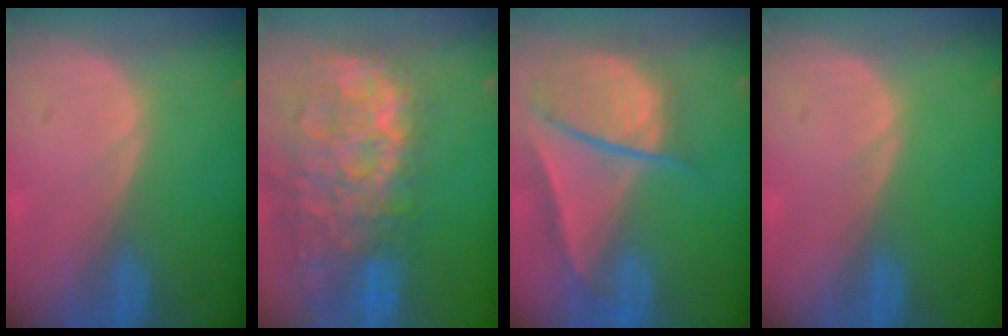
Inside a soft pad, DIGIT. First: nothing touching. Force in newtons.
{"total": 15.0, "press": 12.2, "slide": 8.7}
{"total": 9.3, "press": 8.1, "slide": 4.7}
{"total": 0.0}